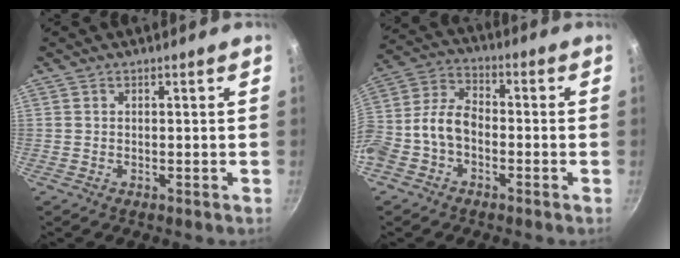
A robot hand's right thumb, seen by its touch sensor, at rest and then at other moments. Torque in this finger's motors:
{"motor_torque": [1.68, 1.66, 0.41, -0.18, 0.21]}